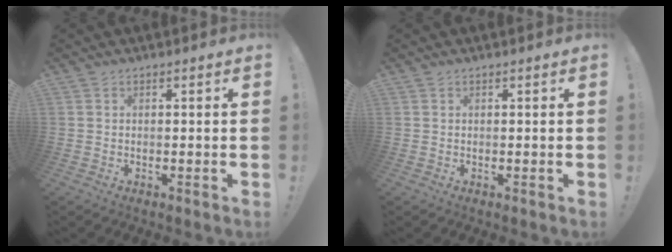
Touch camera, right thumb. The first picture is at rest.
{"total": 0.0}